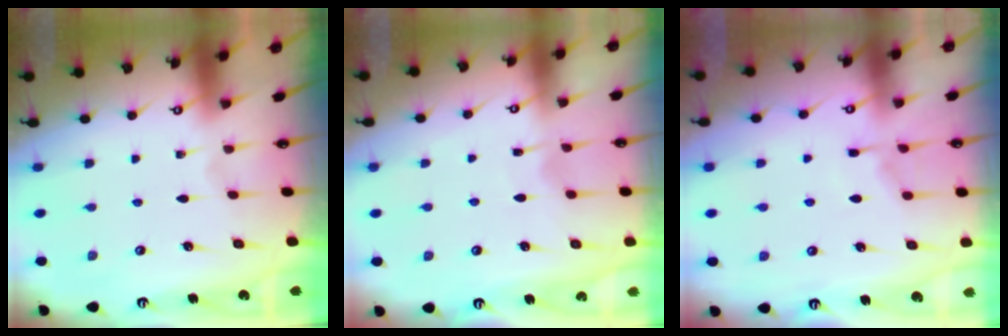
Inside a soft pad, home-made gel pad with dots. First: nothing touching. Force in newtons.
{"total": 3.4, "press": 3.4, "slide": 0.4}
{"total": 5.2, "press": 5.1, "slide": 0.7}